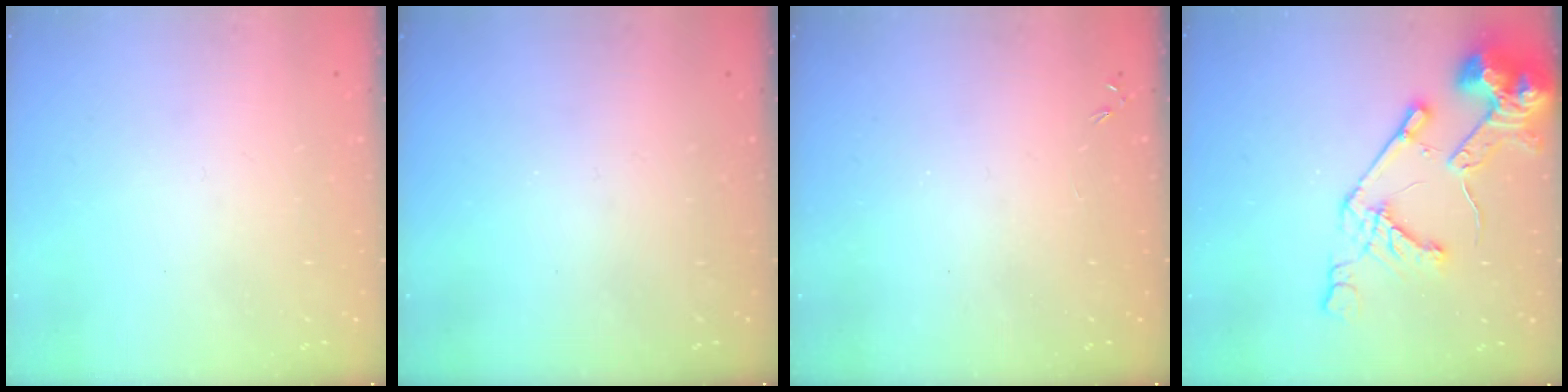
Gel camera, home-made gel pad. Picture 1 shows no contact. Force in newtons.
{"total": 0.0}
{"total": 0.0}
{"total": 16.4, "press": 16.3, "slide": 1.8}